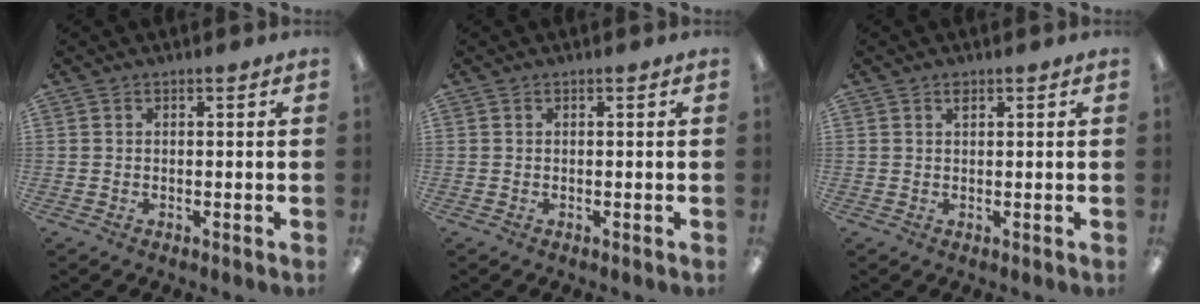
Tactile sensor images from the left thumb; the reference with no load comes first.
{"total": 0.0}
{"total": 1.0, "force": [0.7, 0.4, 0.6], "torque": [-0.006, -0.002, 0.011]}